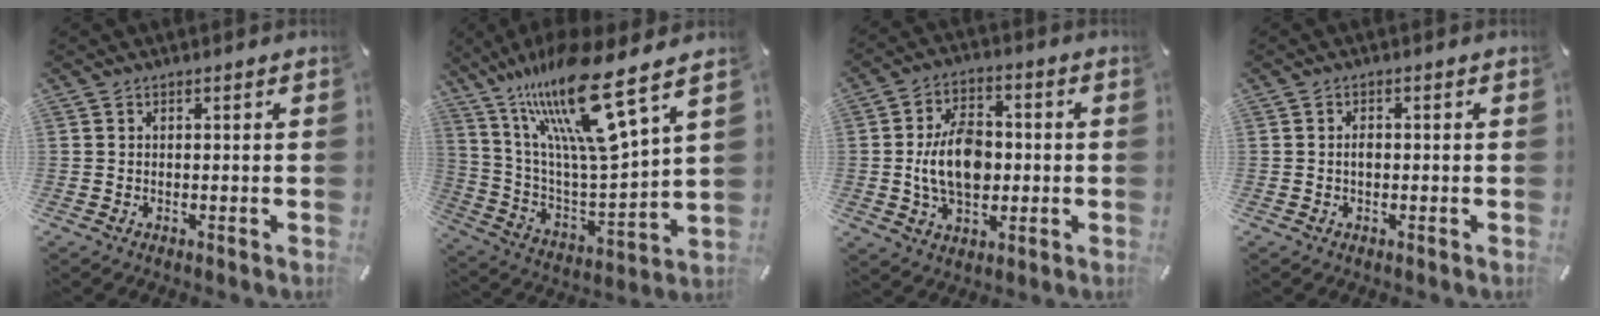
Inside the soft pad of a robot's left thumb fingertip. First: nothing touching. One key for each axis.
{"total": 23.2, "fx": 15.7, "fy": 5.0, "fz": 16.3, "tx": -0.323, "ty": -0.114, "tz": 0.251}
{"total": 12.2, "fx": -0.6, "fy": 8.6, "fz": 8.6, "tx": -0.160, "ty": 0.006, "tz": -0.012}
{"total": 1.6, "fx": -0.1, "fy": 0.9, "fz": 1.3, "tx": -0.025, "ty": 0.003, "tz": -0.004}